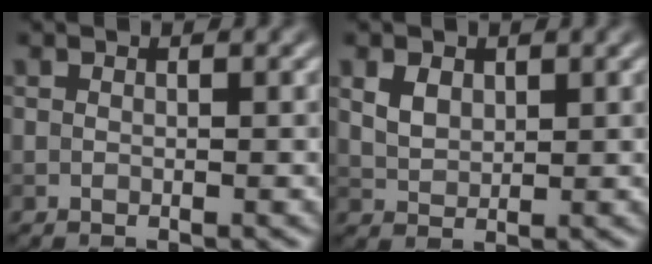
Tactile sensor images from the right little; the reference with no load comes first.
{"total": 2.1, "force": [1.0, 1.5, 1.2], "torque": [-0.028, 0.000, 0.020]}